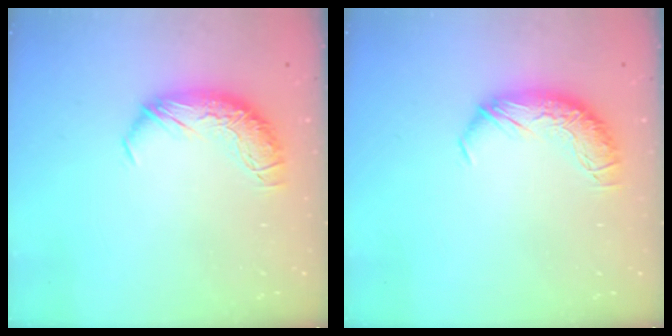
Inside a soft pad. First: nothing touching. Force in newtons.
{"total": 0.0}